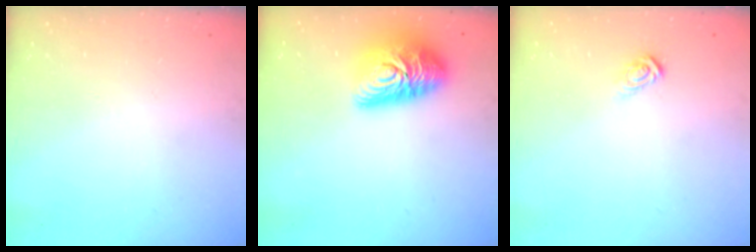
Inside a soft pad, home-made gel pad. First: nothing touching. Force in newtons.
{"total": 15.0, "press": 14.9, "slide": 1.0}
{"total": 3.9, "press": 3.9, "slide": 0.2}